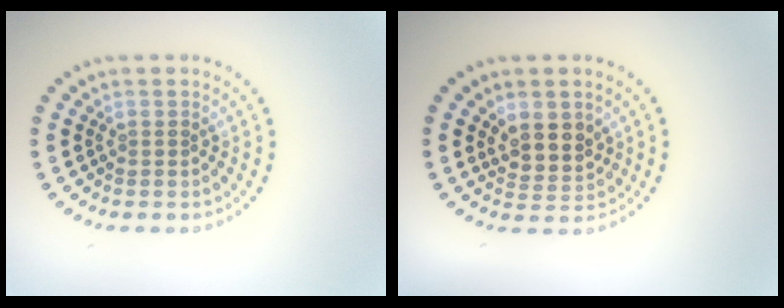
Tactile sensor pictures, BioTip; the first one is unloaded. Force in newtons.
{"total": 3.0, "press": 2.7, "slide": 1.3}